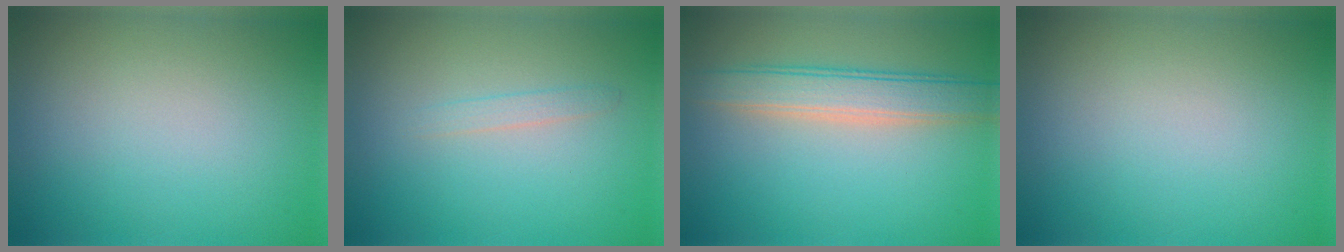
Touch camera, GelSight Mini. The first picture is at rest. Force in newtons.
{"total": 0.9, "press": 0.9, "slide": 0.1}
{"total": 4.0, "press": 4.0, "slide": 0.2}
{"total": 0.0}